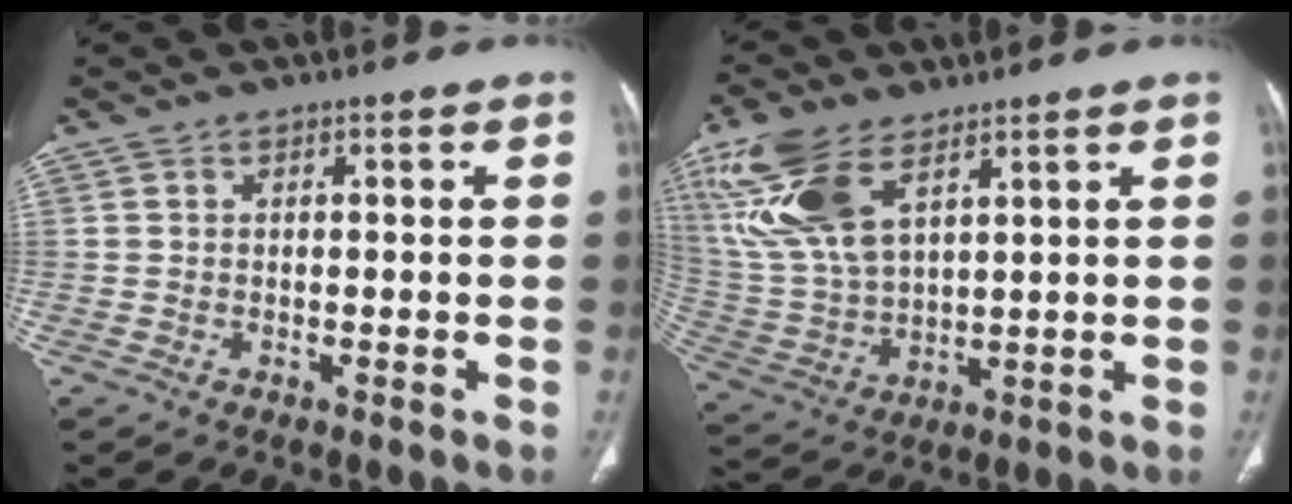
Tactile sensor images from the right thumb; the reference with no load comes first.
{"total": 15.3, "force": [8.2, 7.2, 10.8], "torque": [-0.231, -0.018, 0.174]}